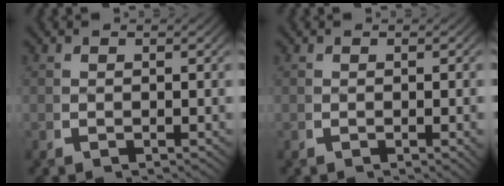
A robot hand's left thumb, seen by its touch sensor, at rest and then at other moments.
{"total": 0.8, "force": [0.0, 0.1, 0.8], "torque": [-0.016, 0.002, -0.001]}